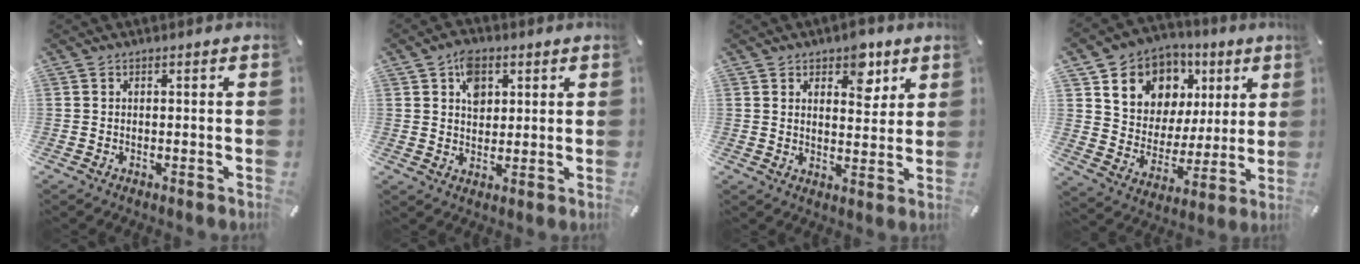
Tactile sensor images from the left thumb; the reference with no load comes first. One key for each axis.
{"total": 6.6, "fx": 2.6, "fy": 5.0, "fz": 3.4, "tx": -0.047, "ty": 0.000, "tz": 0.042}
{"total": 7.1, "fx": 4.3, "fy": 4.4, "fz": 3.5, "tx": -0.020, "ty": -0.024, "tz": 0.066}
{"total": 11.7, "fx": 5.4, "fy": 10.1, "fz": 2.3, "tx": -0.046, "ty": -0.041, "tz": 0.106}